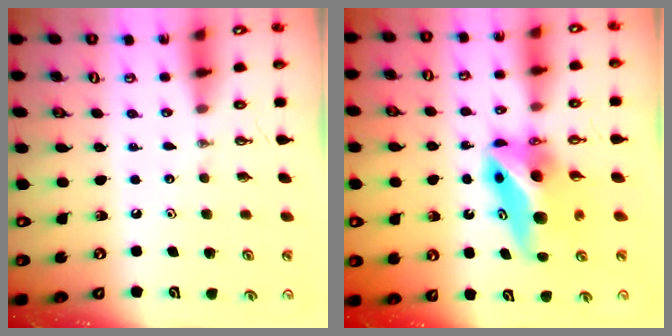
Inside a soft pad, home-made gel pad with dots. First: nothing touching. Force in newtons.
{"total": 9.1, "press": 8.9, "slide": 1.6}